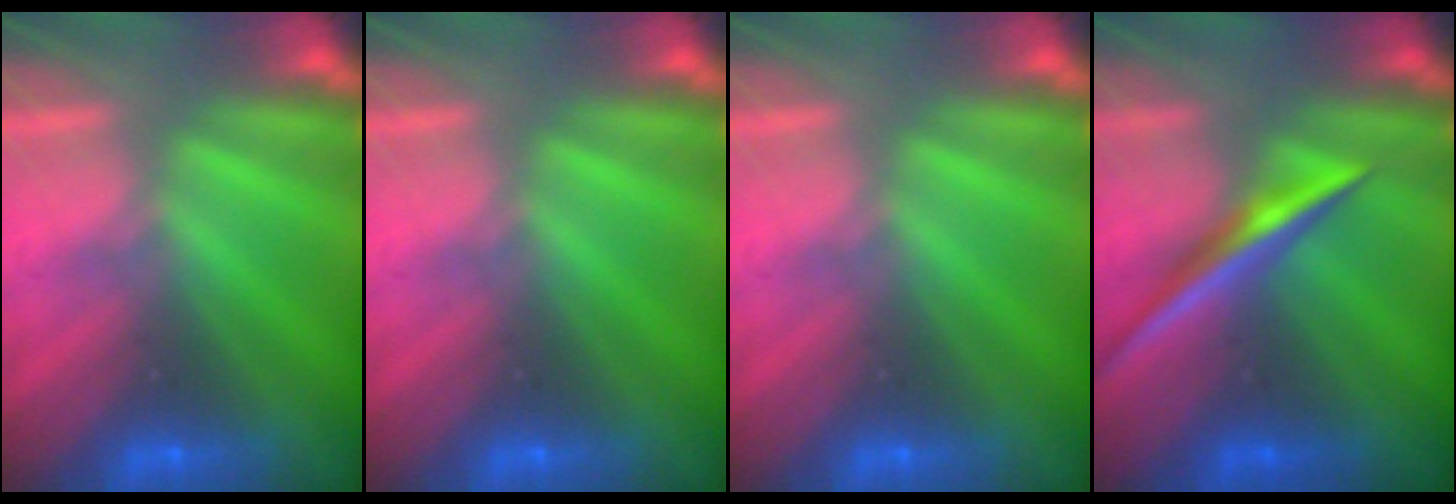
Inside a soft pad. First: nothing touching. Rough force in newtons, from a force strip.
{"total": 0.0}
{"total": 0.0}
{"total": 2.1}